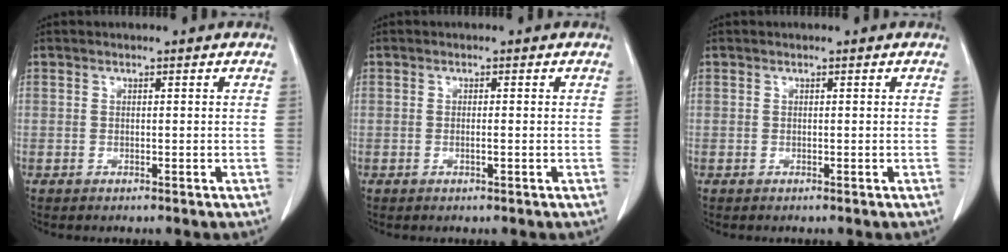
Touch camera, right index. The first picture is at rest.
{"total": 0.8, "force": [-0.2, 0.0, 0.8], "torque": [-0.016, -0.001, -0.003]}
{"total": 0.0}